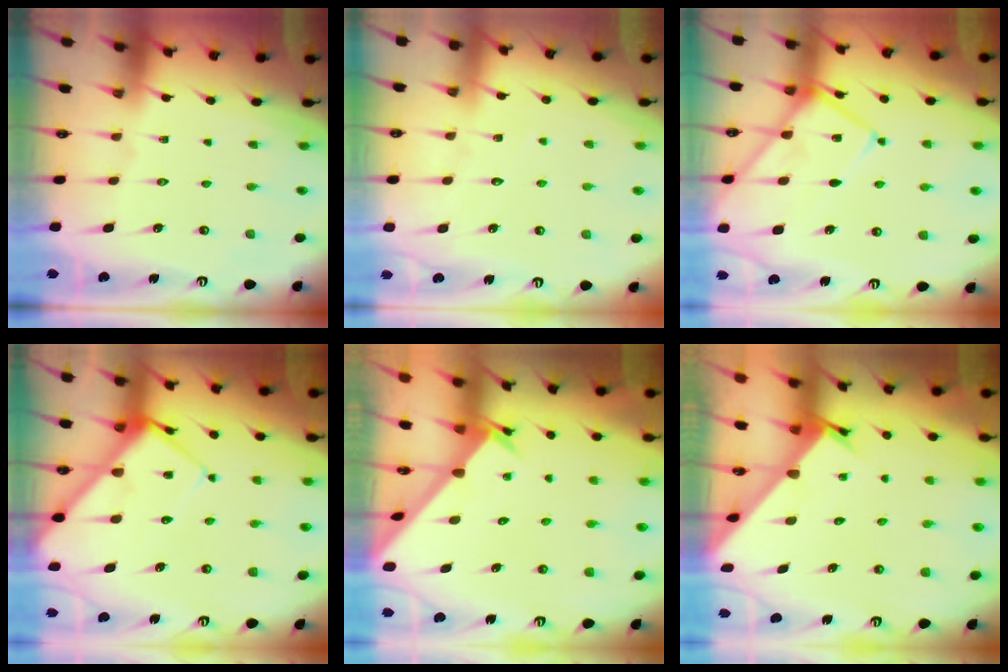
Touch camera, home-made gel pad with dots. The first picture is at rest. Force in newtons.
{"total": 3.6, "press": 3.6, "slide": 0.4}
{"total": 12.1, "press": 12.0, "slide": 1.5}
{"total": 10.1, "press": 10.1, "slide": 0.8}
{"total": 2.6, "press": 2.6, "slide": 0.2}
{"total": 2.4, "press": 2.4, "slide": 0.1}